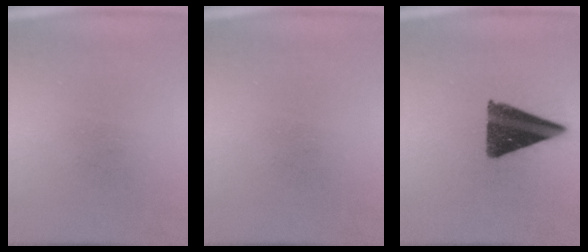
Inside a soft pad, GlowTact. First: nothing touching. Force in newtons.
{"total": 0.0}
{"total": 13.0}